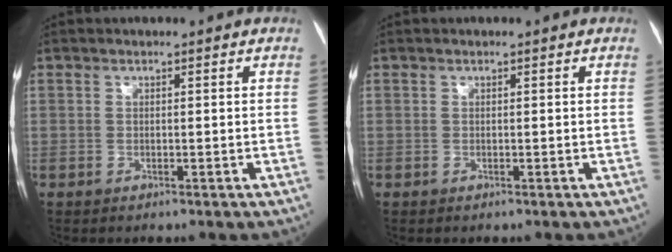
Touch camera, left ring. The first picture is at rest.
{"total": 0.0}